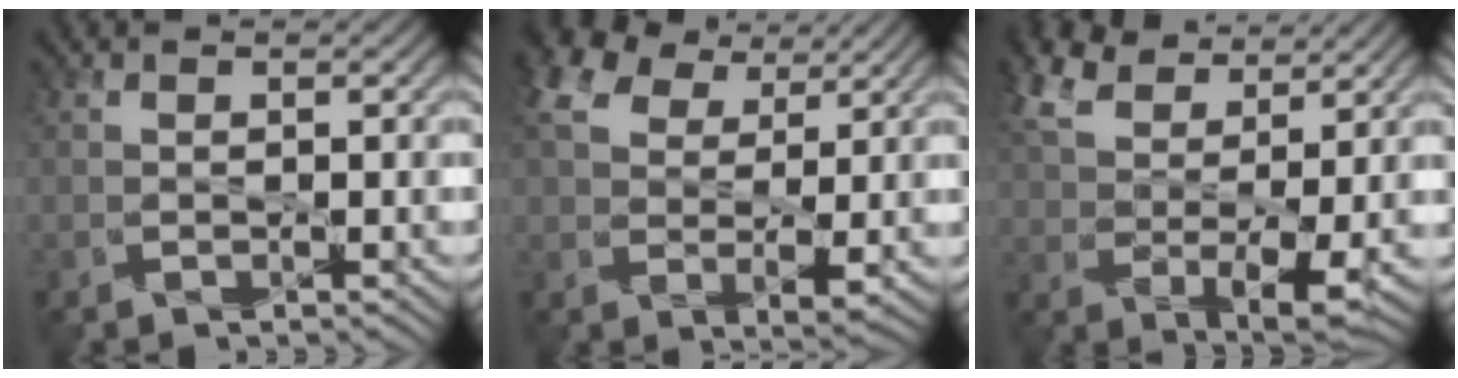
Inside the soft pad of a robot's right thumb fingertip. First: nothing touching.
{"total": 9.1, "force": [4.7, 5.3, 5.6], "torque": [-0.149, 0.012, 0.091]}
{"total": 8.3, "force": [5.1, 3.3, 5.6], "torque": [-0.128, 0.012, 0.100]}